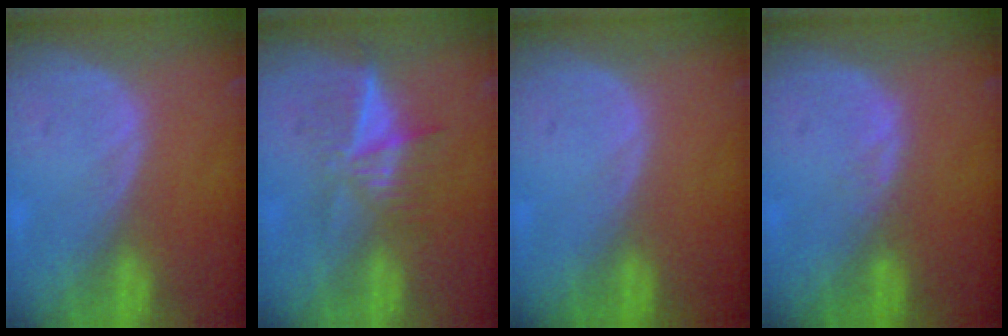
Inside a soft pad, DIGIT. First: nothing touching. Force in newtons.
{"total": 6.4, "press": 5.5, "slide": 3.3}
{"total": 0.0}
{"total": 1.0, "press": 1.0, "slide": 0.2}